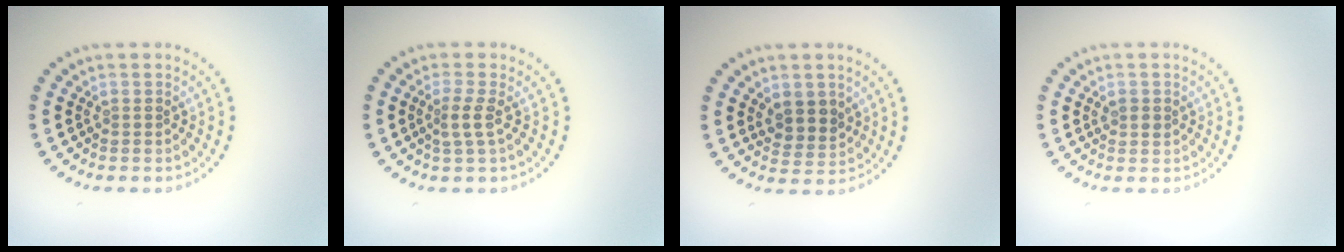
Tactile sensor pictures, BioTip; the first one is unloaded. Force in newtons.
{"total": 1.7, "press": 1.2, "slide": 1.2}
{"total": 2.7, "press": 2.4, "slide": 1.1}
{"total": 1.1, "press": 1.1, "slide": 0.1}